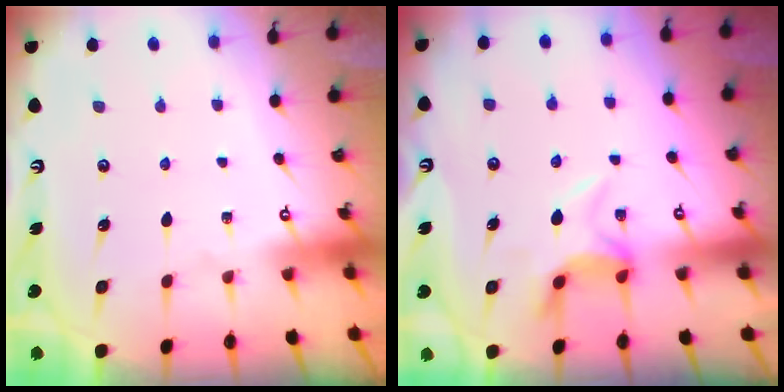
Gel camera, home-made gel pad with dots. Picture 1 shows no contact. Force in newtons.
{"total": 5.6, "press": 5.5, "slide": 1.2}